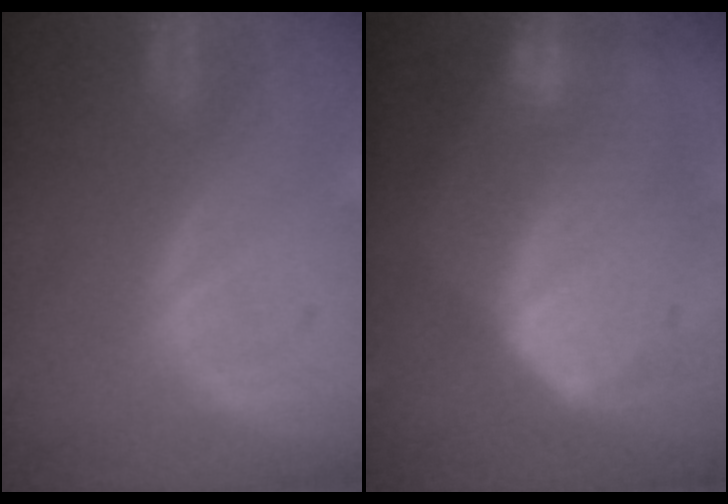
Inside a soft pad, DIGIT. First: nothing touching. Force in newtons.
{"total": 10.4, "press": 9.0, "slide": 5.1}